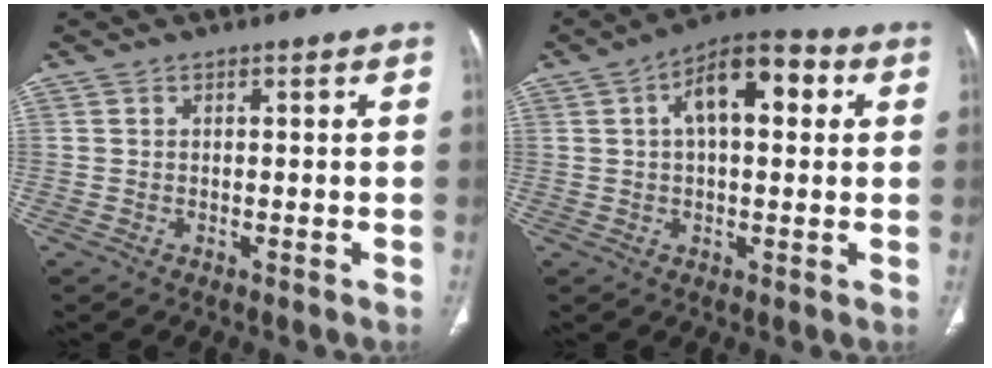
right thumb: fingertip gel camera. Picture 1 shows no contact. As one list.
[{"total": 11.9, "force": [3.2, 5.8, 9.9], "torque": [-0.143, 0.025, 0.042]}]